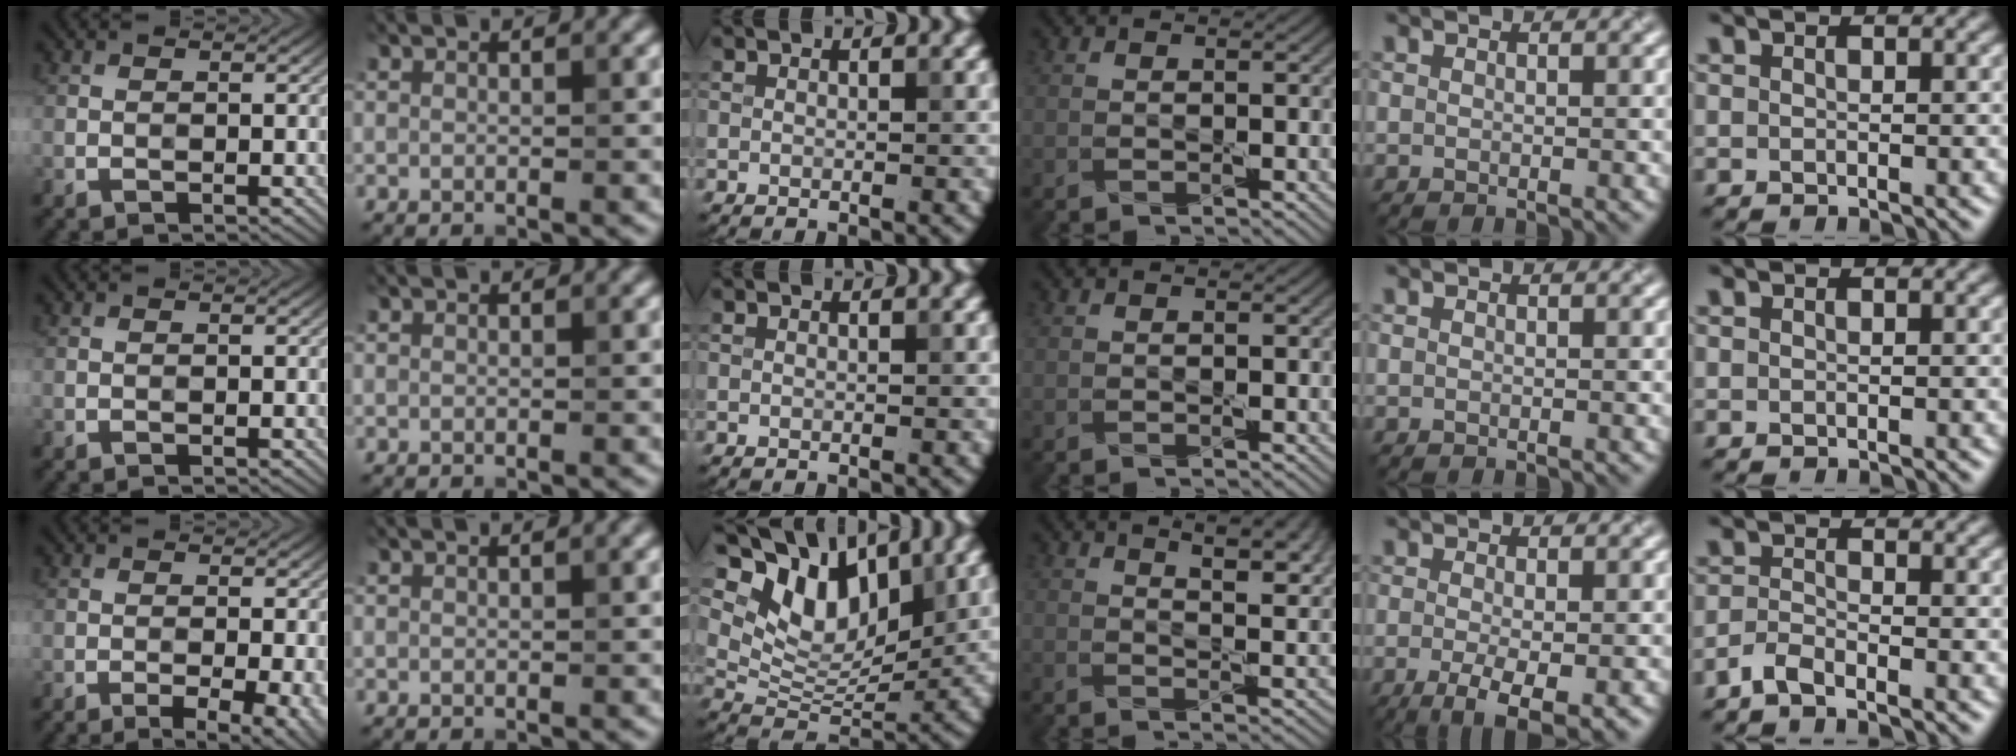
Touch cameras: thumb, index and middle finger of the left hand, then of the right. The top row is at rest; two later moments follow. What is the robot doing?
{"motion": "pour", "object": "sugar"}